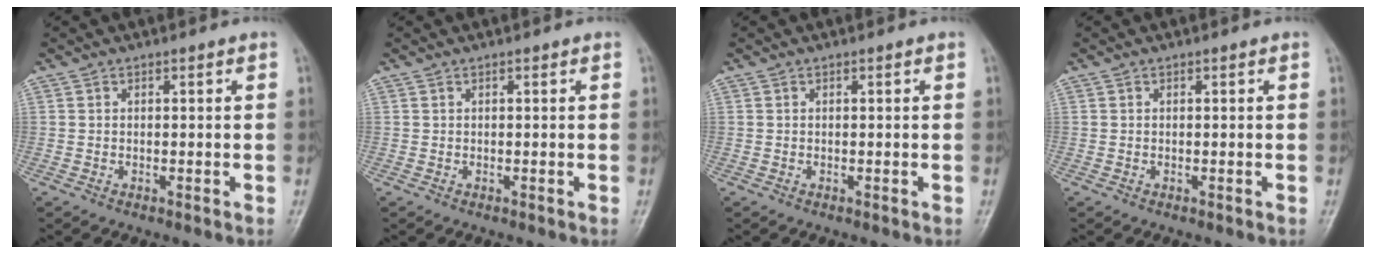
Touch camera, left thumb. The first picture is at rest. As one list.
[{"total": 0.0}, {"total": 0.0}, {"total": 0.0}]